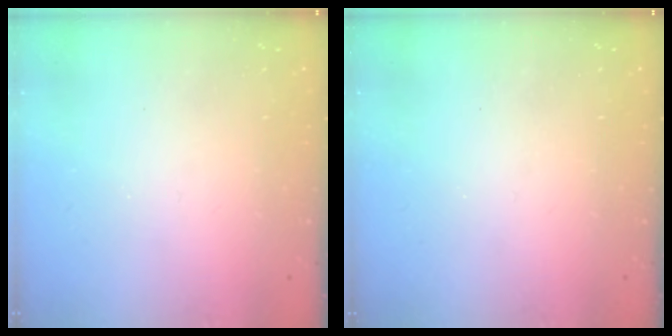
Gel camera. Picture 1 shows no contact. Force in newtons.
{"total": 0.0}